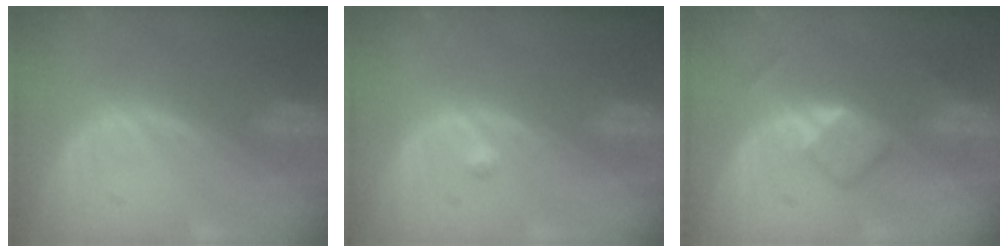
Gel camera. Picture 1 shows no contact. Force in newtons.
{"total": 0.7, "press": 0.7, "slide": 0.1}
{"total": 4.1, "press": 4.0, "slide": 0.9}